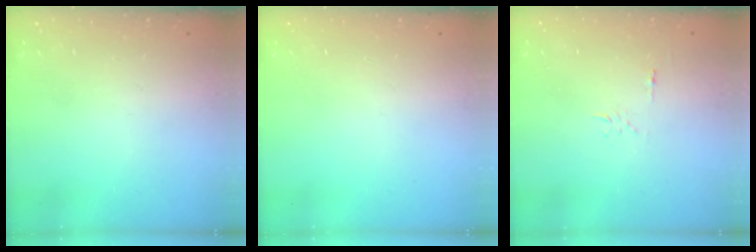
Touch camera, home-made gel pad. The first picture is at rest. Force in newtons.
{"total": 0.0}
{"total": 4.9, "press": 4.9, "slide": 0.5}